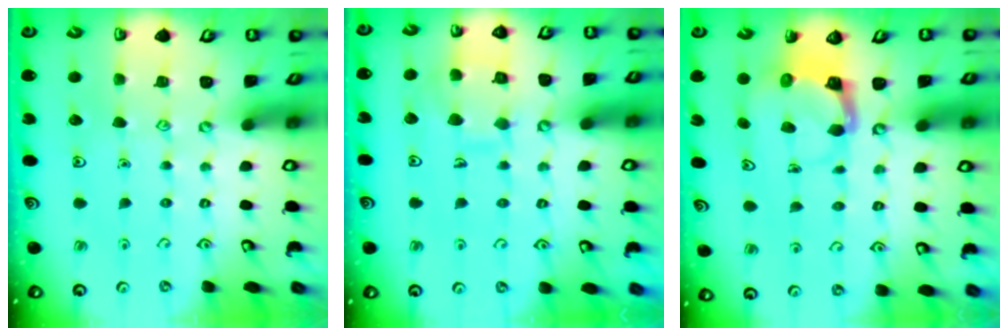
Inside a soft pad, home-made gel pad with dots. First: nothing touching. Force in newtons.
{"total": 9.3, "press": 9.3, "slide": 0.8}
{"total": 3.9, "press": 3.9, "slide": 0.2}